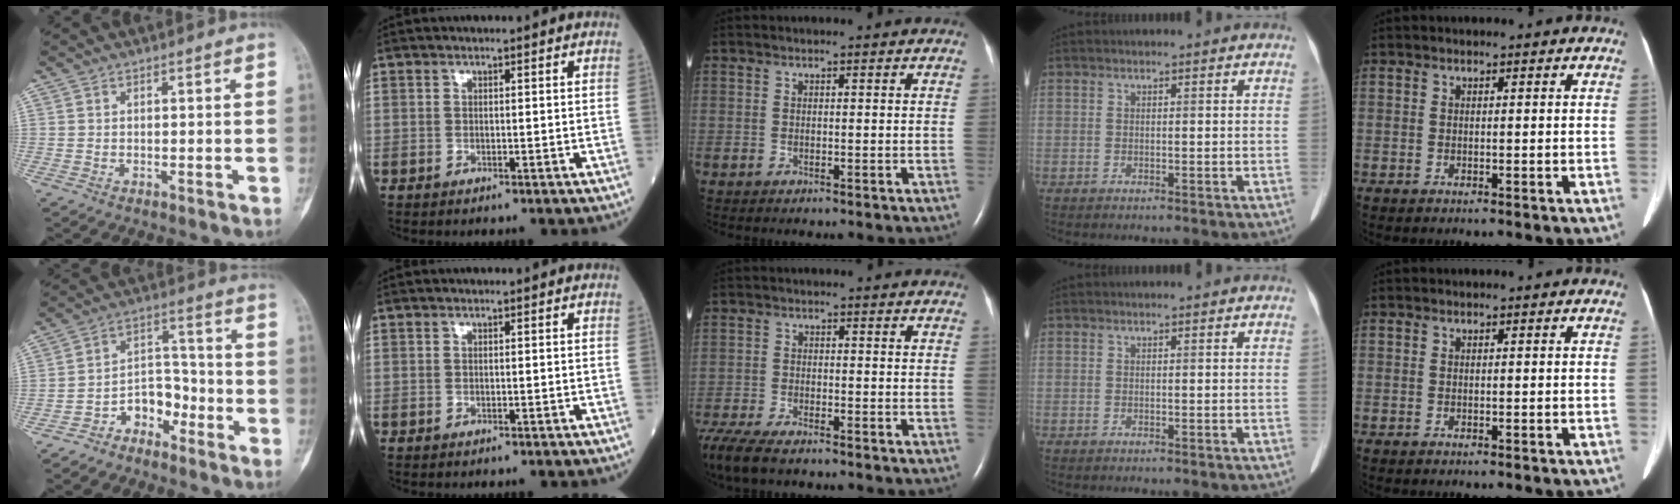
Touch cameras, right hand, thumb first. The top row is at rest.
{"thumb": {"total": 7.5, "force": [-4.7, 5.1, 3.1], "torque": [-0.019, 0.070, -0.090]}, "middle": {"total": 10.3, "force": [-8.4, 2.5, 5.5], "torque": [-0.110, -0.021, -0.143]}}